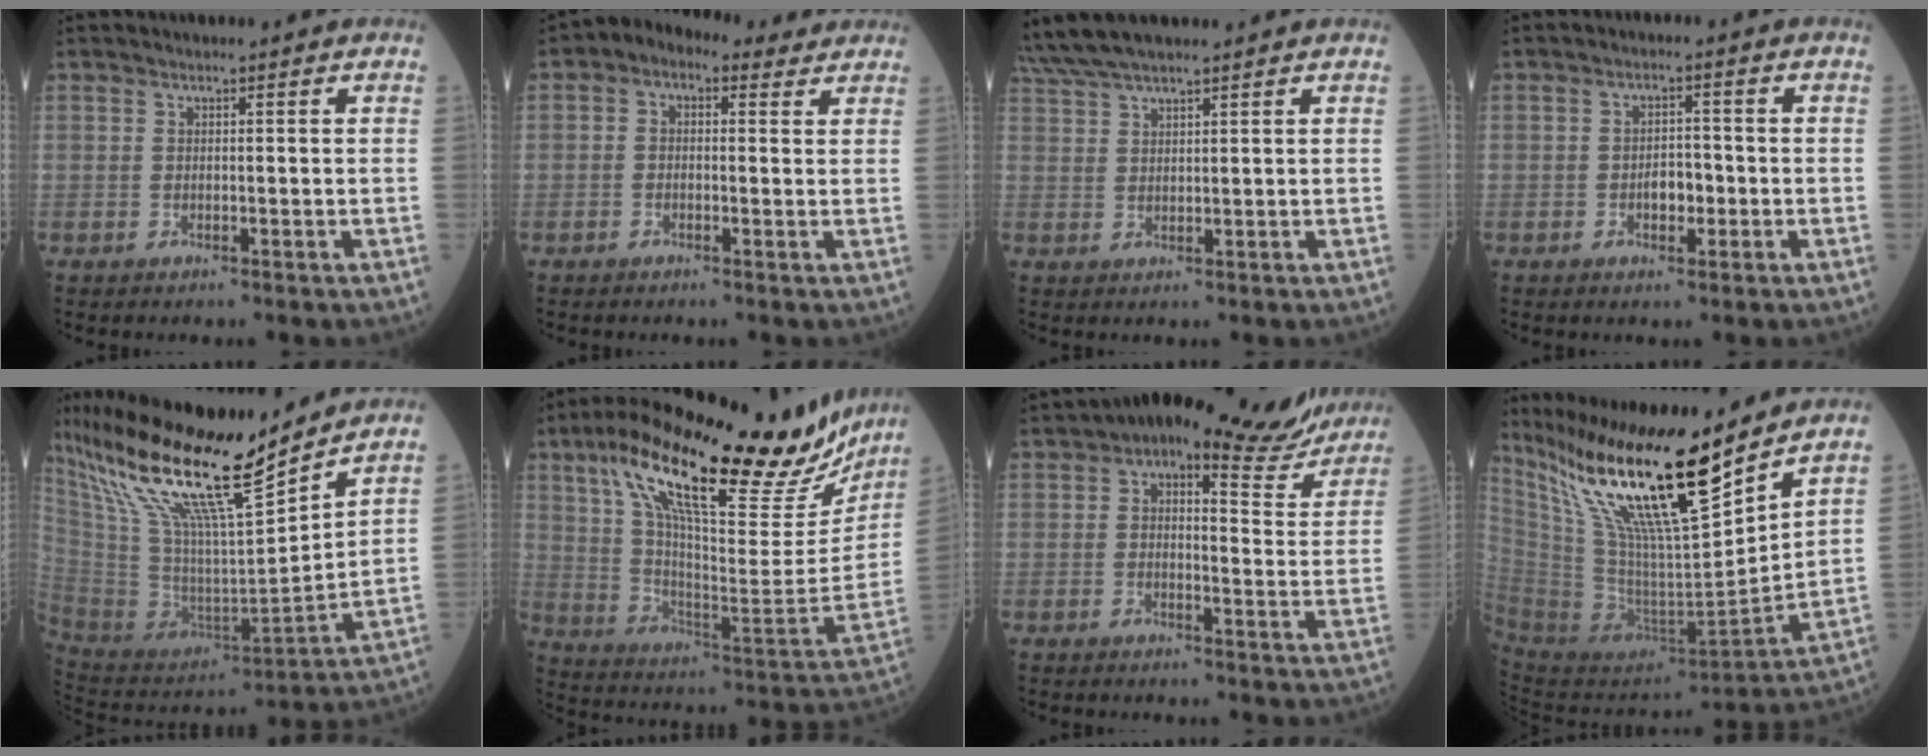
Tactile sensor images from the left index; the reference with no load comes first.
{"total": 5.7, "force": [3.0, 3.4, 3.5], "torque": [-0.058, 0.045, 0.042]}
{"total": 7.4, "force": [6.5, 0.8, 3.4], "torque": [-0.071, 0.040, 0.124]}
{"total": 3.3, "force": [-1.0, 1.7, 2.6], "torque": [-0.041, 0.007, -0.015]}
{"total": 23.7, "force": [17.3, 2.5, 15.9], "torque": [-0.304, 0.003, 0.322]}
{"total": 32.2, "force": [22.9, 7.5, 21.3], "torque": [-0.337, 0.010, 0.334]}
{"total": 13.2, "force": [10.6, 4.6, 6.3], "torque": [-0.071, 0.007, 0.122]}
{"total": 24.7, "force": [17.4, 2.9, 17.3], "torque": [-0.319, -0.008, 0.320]}